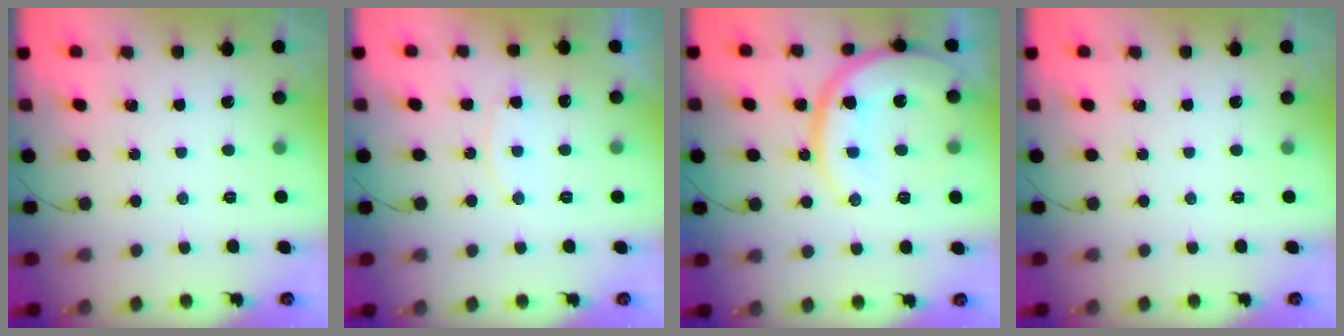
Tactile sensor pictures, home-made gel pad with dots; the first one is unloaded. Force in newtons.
{"total": 7.5, "press": 7.4, "slide": 0.7}
{"total": 17.7, "press": 17.7, "slide": 1.8}
{"total": 0.0}